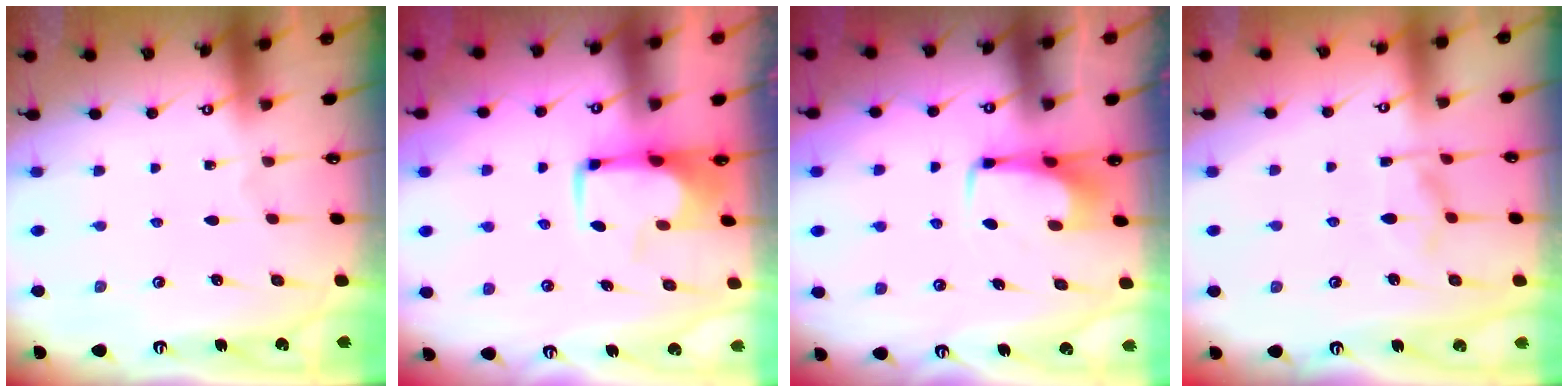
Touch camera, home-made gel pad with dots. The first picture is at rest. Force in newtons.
{"total": 1.0, "press": 0.7, "slide": 0.7}
{"total": 2.9, "press": 2.8, "slide": 0.4}
{"total": 4.2, "press": 4.0, "slide": 1.2}